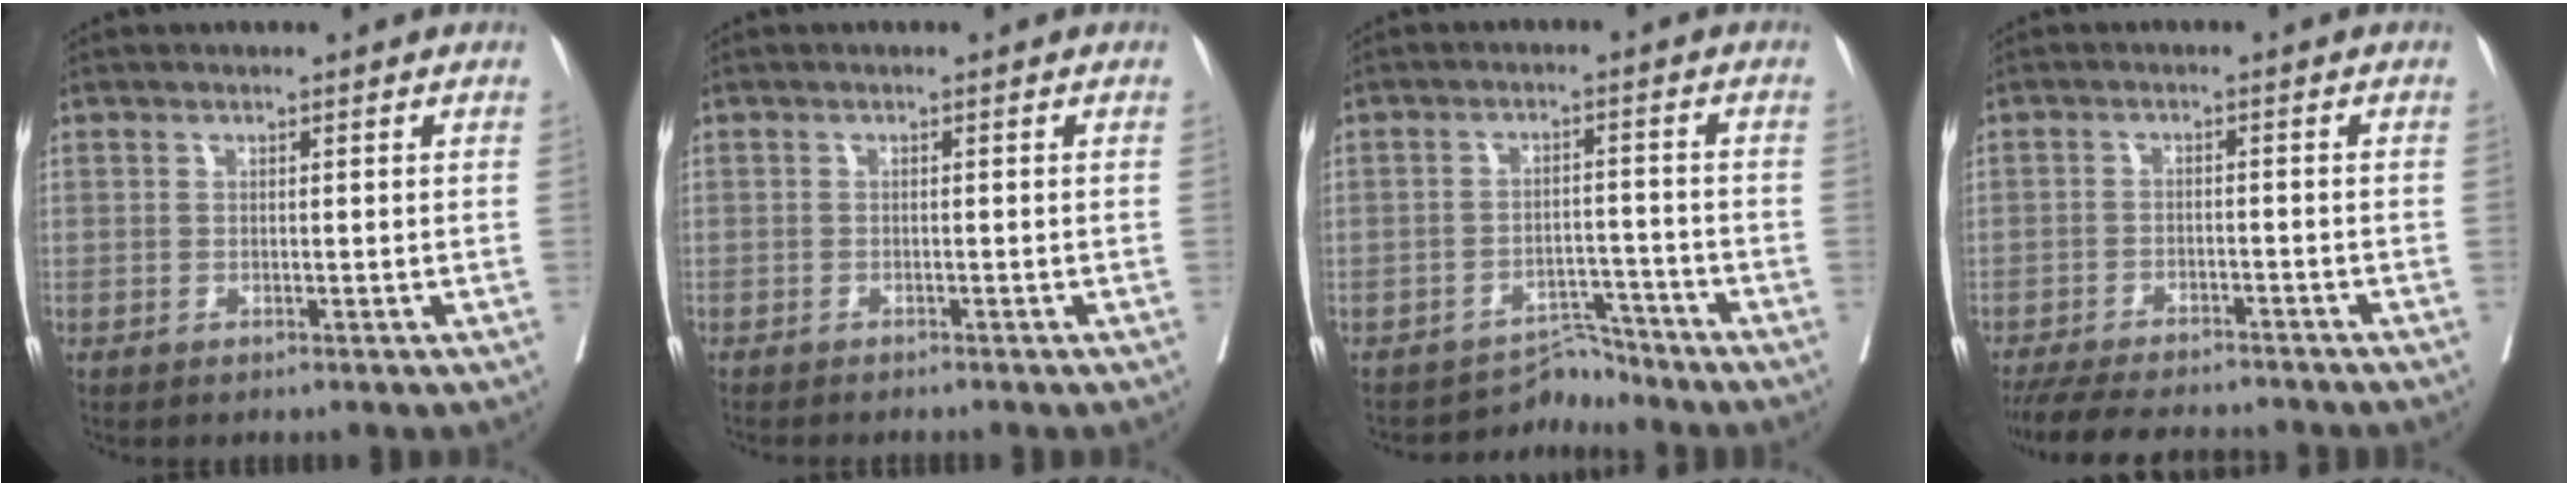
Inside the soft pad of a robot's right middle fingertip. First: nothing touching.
{"total": 3.6, "force": [-3.2, 0.3, 1.5], "torque": [-0.023, -0.007, -0.041]}
{"total": 4.0, "force": [-3.8, 0.4, -1.2], "torque": [0.017, 0.016, -0.056]}
{"total": 12.8, "force": [-11.5, 2.8, 4.9], "torque": [-0.093, -0.011, -0.163]}